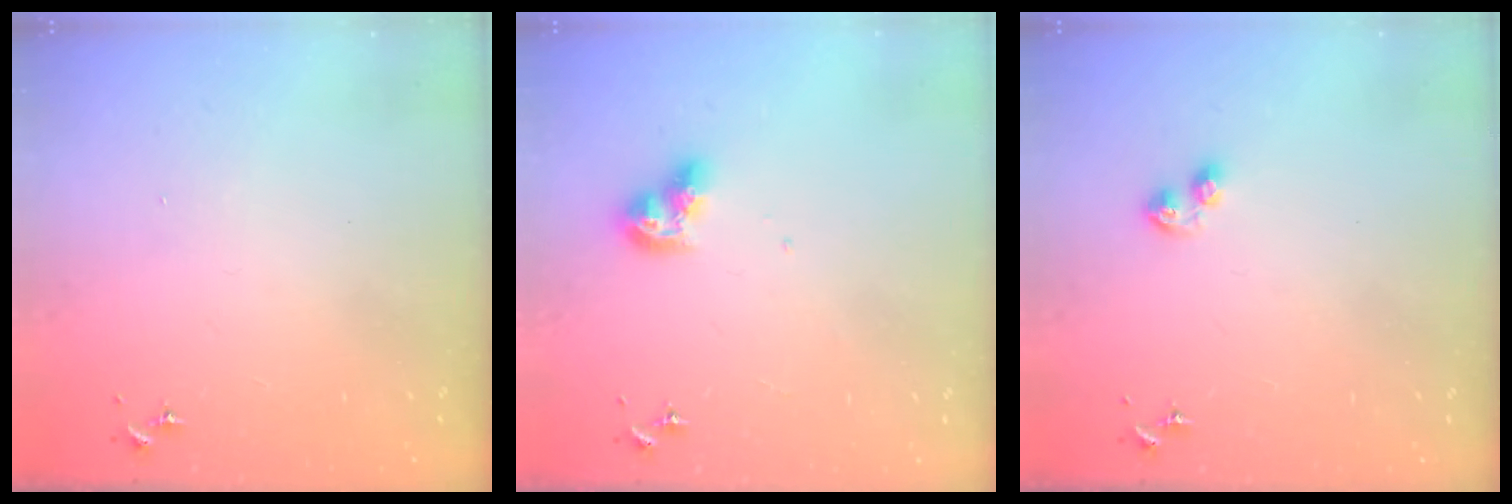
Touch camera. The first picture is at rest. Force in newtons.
{"total": 9.8, "press": 9.7, "slide": 1.0}
{"total": 5.1, "press": 5.1, "slide": 0.6}